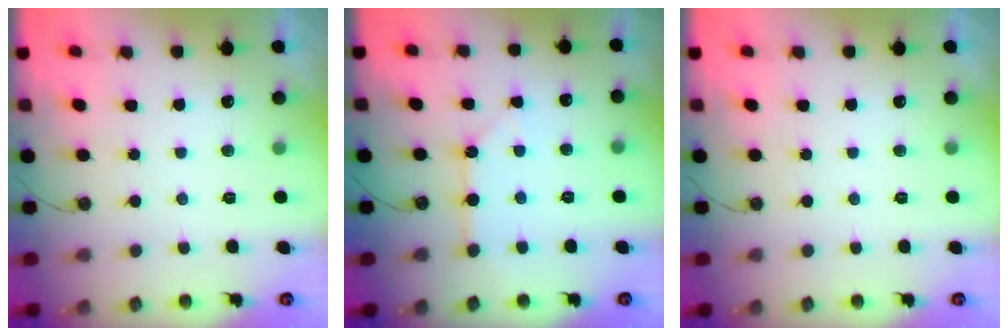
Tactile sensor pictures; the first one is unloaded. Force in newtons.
{"total": 2.5, "press": 2.5, "slide": 0.2}
{"total": 0.0}